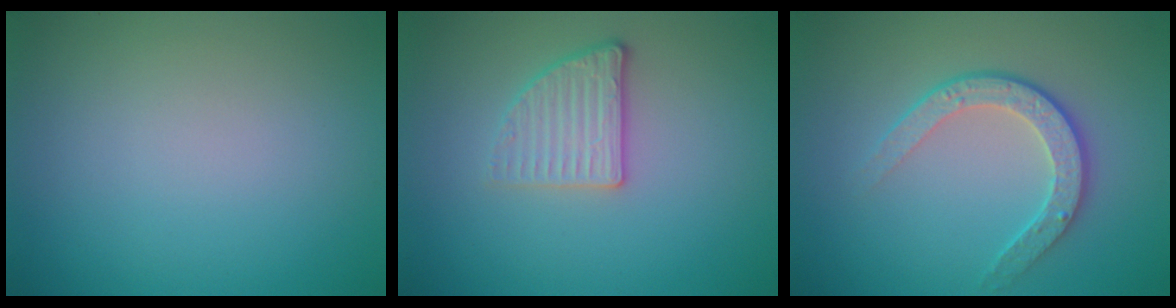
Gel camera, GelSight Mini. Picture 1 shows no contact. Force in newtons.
{"total": 2.6, "press": 2.3, "slide": 1.2}
{"total": 3.4, "press": 2.8, "slide": 1.9}